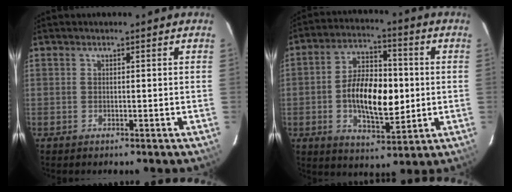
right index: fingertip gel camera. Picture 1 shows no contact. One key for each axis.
{"total": 13.9, "fx": -1.2, "fy": 6.8, "fz": 12.1, "tx": -0.218, "ty": 0.013, "tz": -0.015}